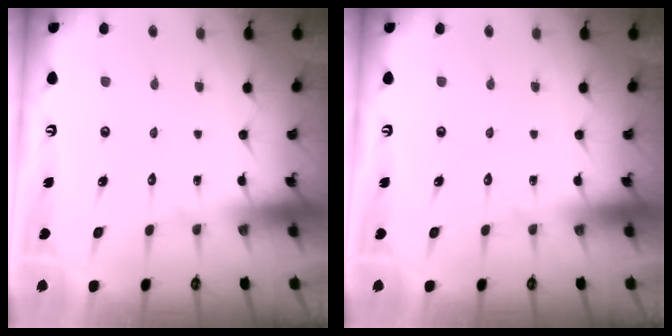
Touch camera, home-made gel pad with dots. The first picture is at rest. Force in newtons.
{"total": 0.0}